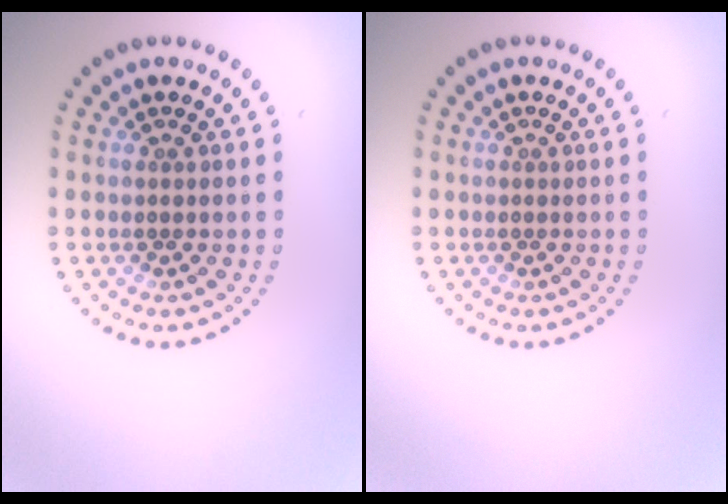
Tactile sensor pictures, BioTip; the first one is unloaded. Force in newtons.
{"total": 0.0}